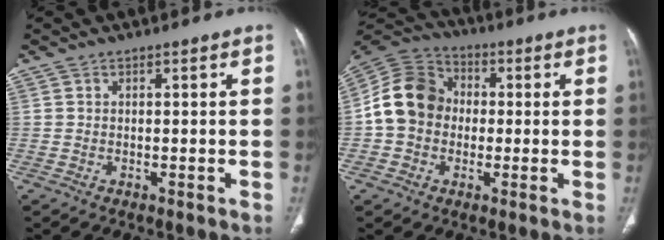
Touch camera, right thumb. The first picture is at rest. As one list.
[{"total": 12.6, "force": [-0.2, 10.6, 6.8], "torque": [-0.115, 0.035, -0.016]}]